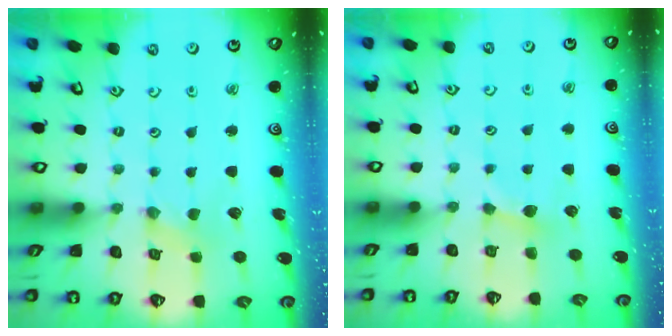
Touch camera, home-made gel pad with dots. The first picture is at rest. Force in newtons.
{"total": 3.6, "press": 3.6, "slide": 0.6}